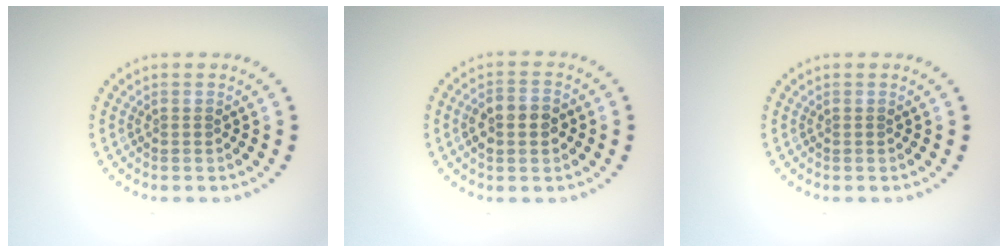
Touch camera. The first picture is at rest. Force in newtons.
{"total": 3.1, "press": 3.0, "slide": 0.4}
{"total": 0.0}